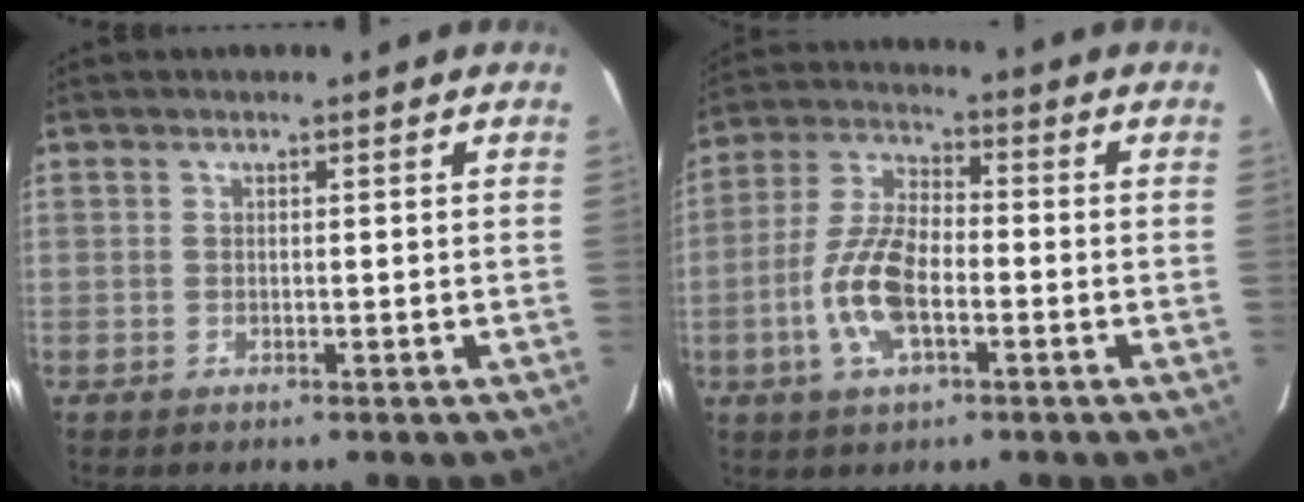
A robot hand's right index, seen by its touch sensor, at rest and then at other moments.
{"total": 11.1, "force": [-3.5, 4.8, 9.4], "torque": [-0.201, 0.006, -0.070]}